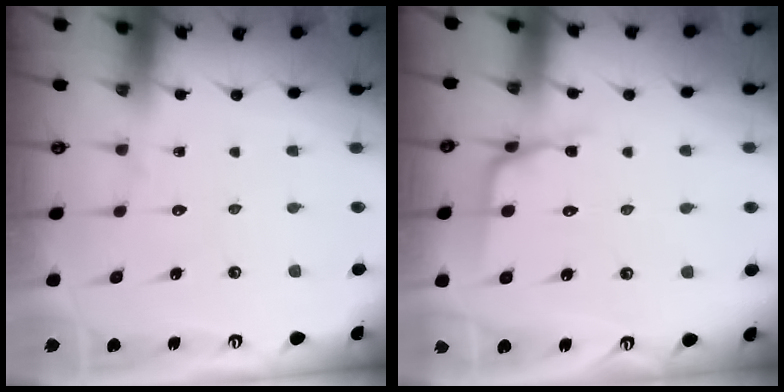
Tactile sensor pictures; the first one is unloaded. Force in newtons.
{"total": 3.7, "press": 3.6, "slide": 0.5}